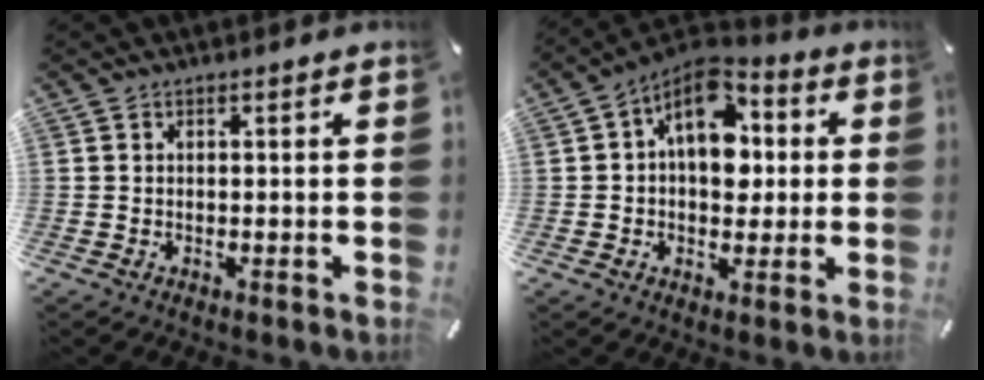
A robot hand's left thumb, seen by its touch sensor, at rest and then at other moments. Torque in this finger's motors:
{"motor_torque": [0.52, 0.82, 0.74, 0.37, 0.16]}